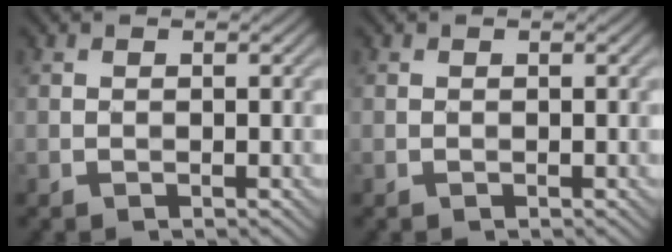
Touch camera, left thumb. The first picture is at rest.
{"total": 0.0}